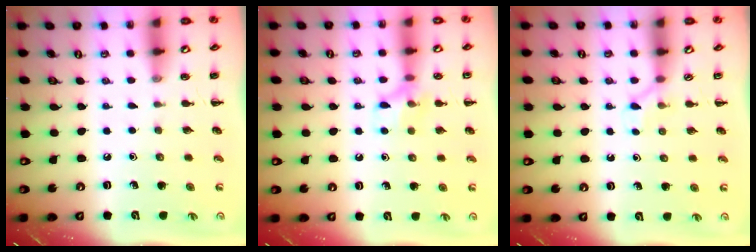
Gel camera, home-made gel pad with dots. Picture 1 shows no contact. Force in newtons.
{"total": 8.9, "press": 8.8, "slide": 1.4}
{"total": 2.6, "press": 2.5, "slide": 0.9}